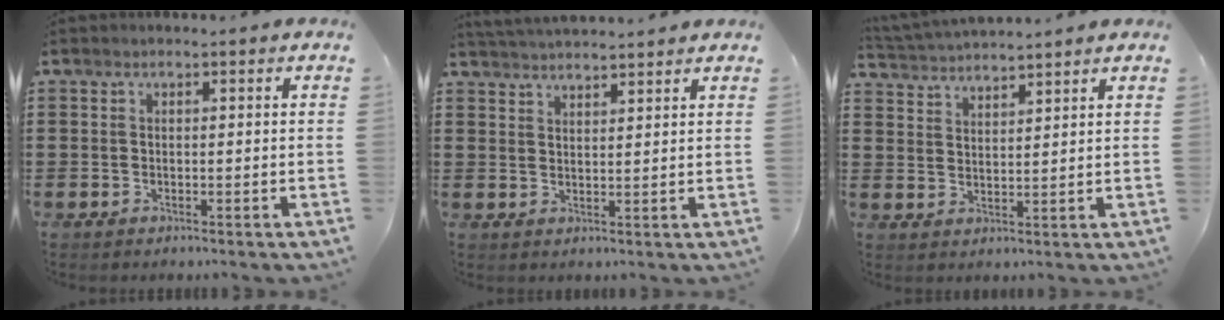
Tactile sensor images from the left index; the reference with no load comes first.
{"total": 2.9, "force": [2.9, -0.3, 0.2], "torque": [-0.012, -0.009, 0.055]}
{"total": 3.1, "force": [3.1, -0.3, -0.1], "torque": [-0.009, -0.012, 0.054]}